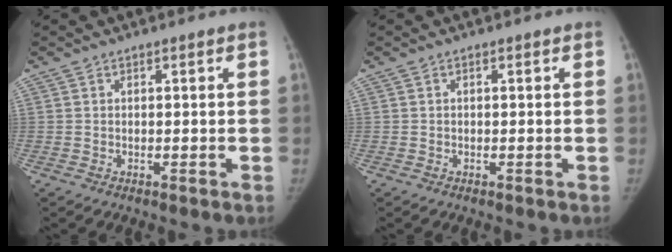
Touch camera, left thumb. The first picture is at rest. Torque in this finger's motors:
{"motor_torque": [0.02, 0.02, -0.04, -0.04, 0.00]}